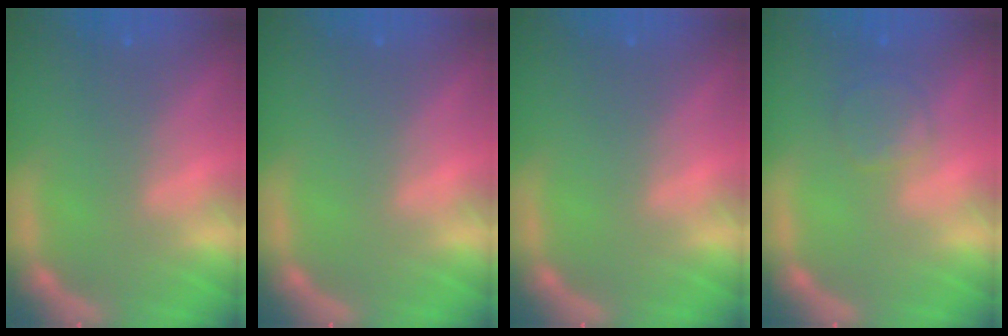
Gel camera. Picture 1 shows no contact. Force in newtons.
{"total": 0.0}
{"total": 0.0}
{"total": 2.9}